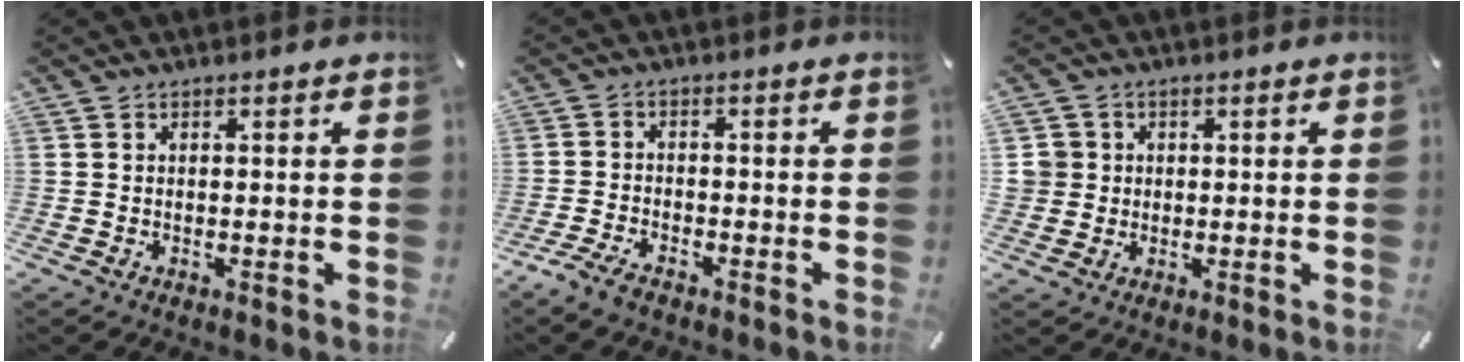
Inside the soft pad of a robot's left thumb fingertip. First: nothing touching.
{"total": 3.7, "force": [-3.0, 1.2, 1.7], "torque": [-0.047, 0.010, -0.062]}
{"total": 4.6, "force": [0.7, 4.5, 0.4], "torque": [-0.009, 0.007, 0.015]}